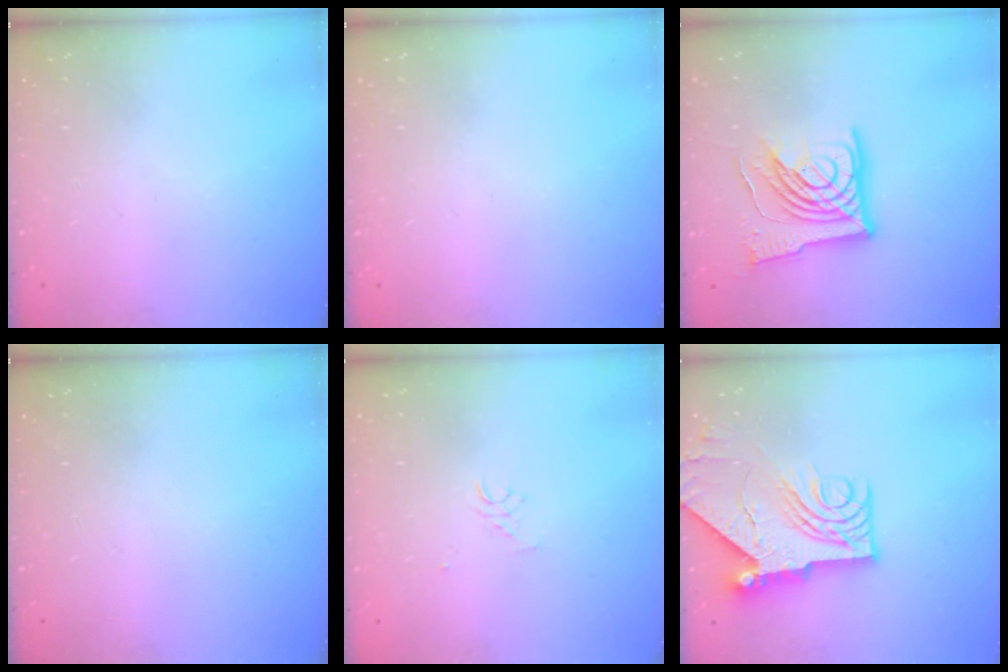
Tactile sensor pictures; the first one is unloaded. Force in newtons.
{"total": 0.0}
{"total": 17.1, "press": 16.9, "slide": 2.3}
{"total": 0.0}
{"total": 2.6, "press": 2.6, "slide": 0.1}
{"total": 17.7, "press": 17.6, "slide": 1.7}